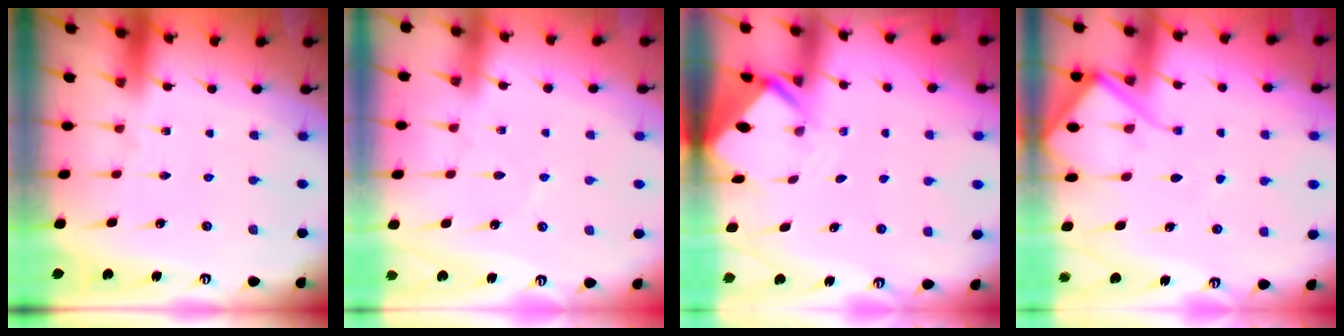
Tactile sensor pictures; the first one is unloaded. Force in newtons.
{"total": 5.2, "press": 5.1, "slide": 0.7}
{"total": 2.9, "press": 2.9, "slide": 0.1}
{"total": 9.6, "press": 9.6, "slide": 0.9}